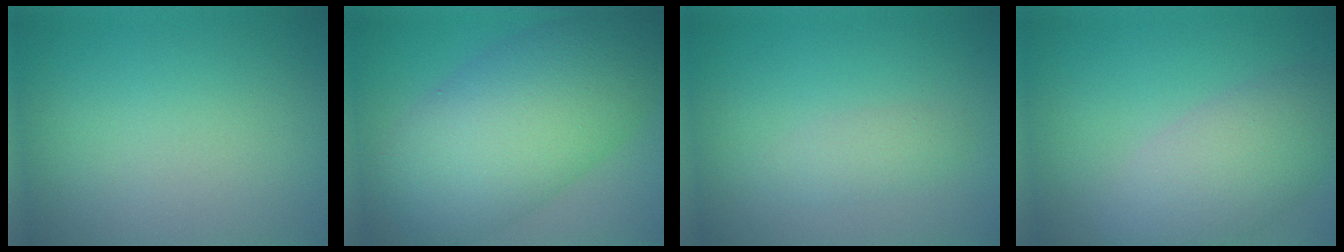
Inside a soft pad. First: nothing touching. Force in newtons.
{"total": 11.4, "press": 11.4, "slide": 0.1}
{"total": 1.5, "press": 1.5, "slide": 0.1}
{"total": 5.6, "press": 5.6, "slide": 0.3}